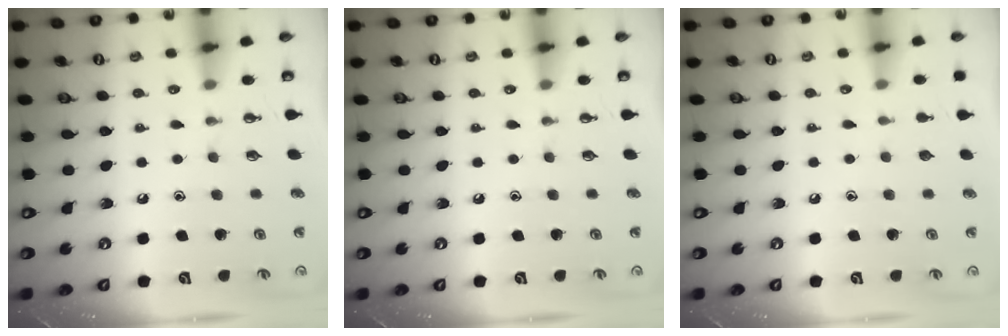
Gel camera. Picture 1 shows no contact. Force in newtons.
{"total": 0.0}
{"total": 0.0}